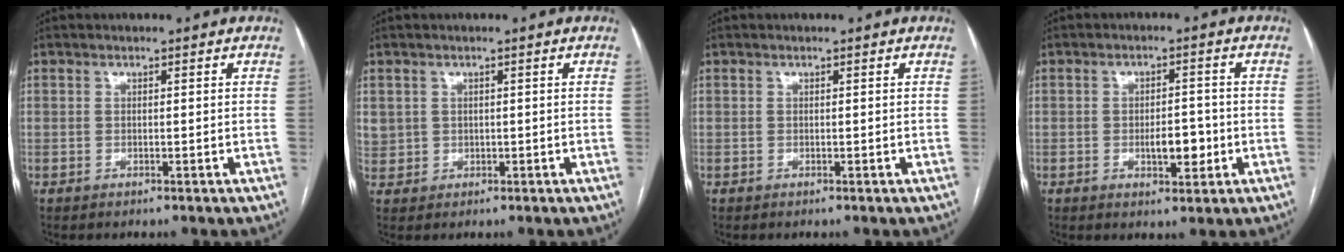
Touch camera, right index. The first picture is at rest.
{"total": 2.8, "force": [0.6, 2.7, 0.5], "torque": [-0.007, 0.009, 0.020]}
{"total": 0.0}
{"total": 4.9, "force": [-1.3, 2.0, 4.3], "torque": [-0.066, 0.000, -0.015]}